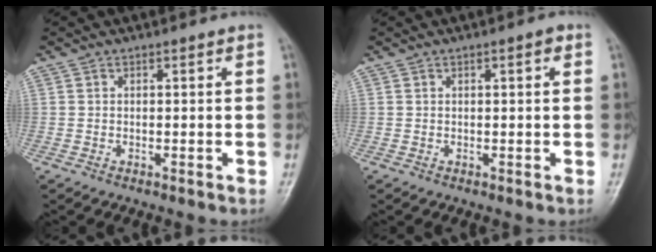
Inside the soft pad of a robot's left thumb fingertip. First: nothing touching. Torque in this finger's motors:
{"motor_torque": [-0.06, 0.06, -0.03, -0.18, 0.07]}